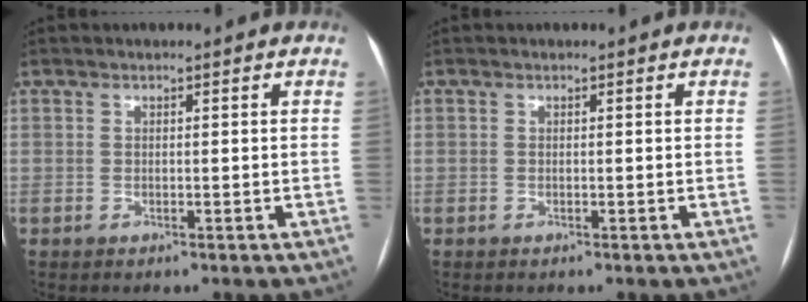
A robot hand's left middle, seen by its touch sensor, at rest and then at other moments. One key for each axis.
{"total": 0.0}